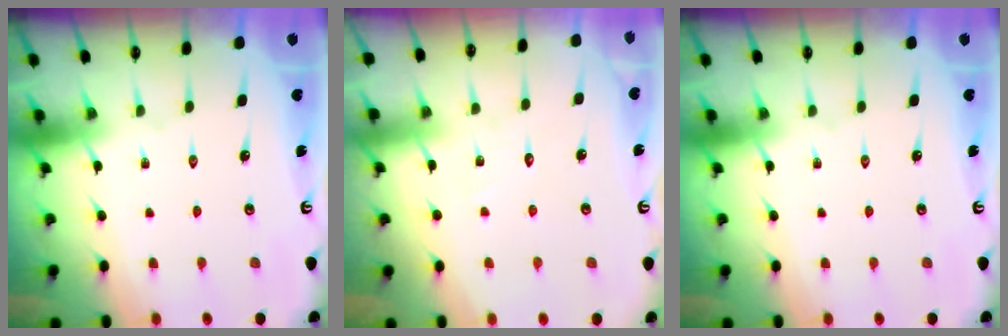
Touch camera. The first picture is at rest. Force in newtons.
{"total": 3.6, "press": 3.5, "slide": 0.3}
{"total": 0.0}